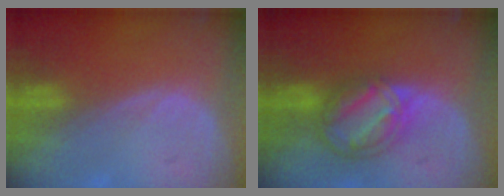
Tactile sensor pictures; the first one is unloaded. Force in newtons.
{"total": 8.2, "press": 7.0, "slide": 4.1}